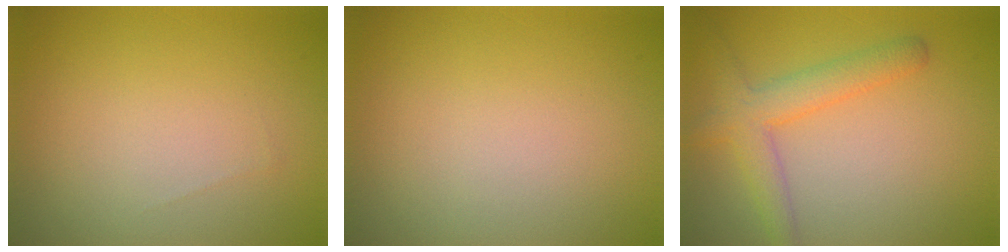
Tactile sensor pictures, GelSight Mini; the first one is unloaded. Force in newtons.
{"total": 0.0}
{"total": 3.7, "press": 3.7, "slide": 0.2}